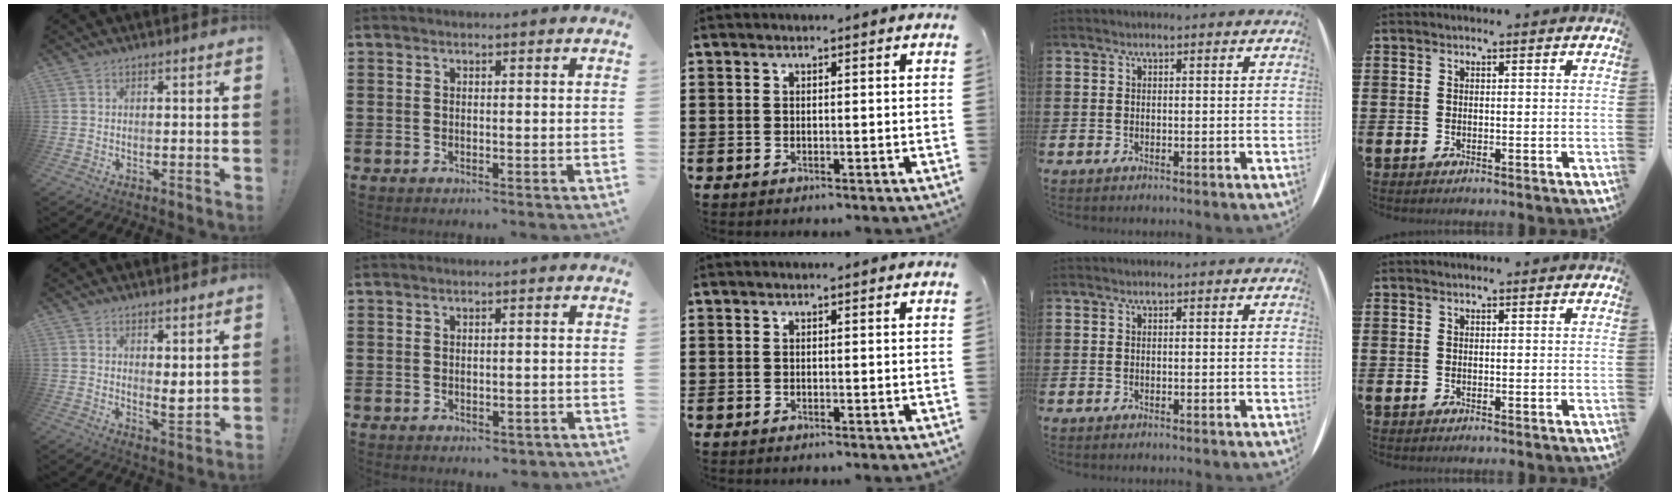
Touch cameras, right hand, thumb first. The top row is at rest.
{"thumb": {"total": 4.4, "force": [2.1, 1.7, 3.5], "torque": [-0.032, -0.025, 0.035]}, "index": {"total": 1.1, "force": [-0.9, 0.4, 0.5], "torque": [-0.013, -0.001, -0.019]}}